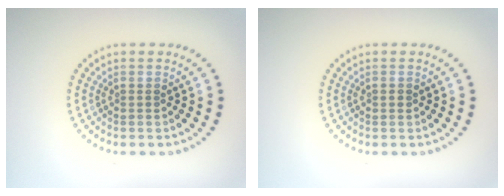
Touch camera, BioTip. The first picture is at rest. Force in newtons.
{"total": 0.7, "press": 0.7, "slide": 0.2}